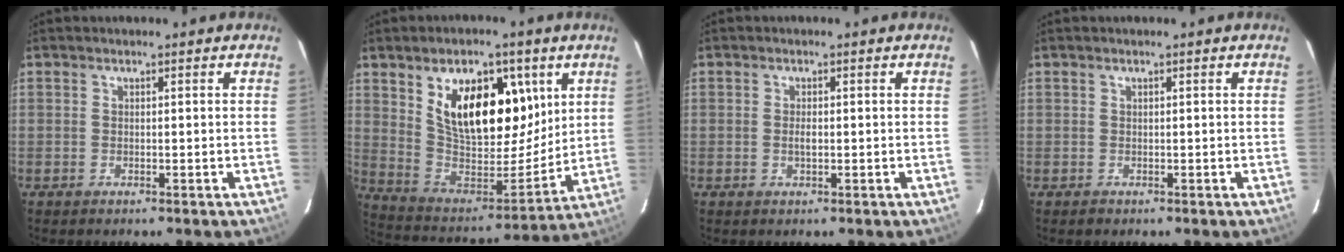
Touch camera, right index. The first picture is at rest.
{"total": 19.9, "force": [8.2, 10.8, 14.6], "torque": [-0.260, 0.008, 0.157]}
{"total": 1.5, "force": [-0.1, 0.7, 1.4], "torque": [-0.026, 0.000, -0.002]}
{"total": 0.8, "force": [-0.2, 0.7, 0.0], "torque": [0.000, 0.002, 0.001]}